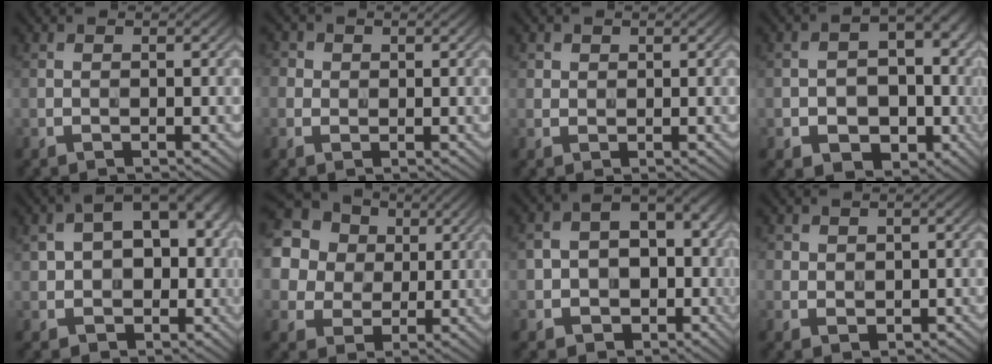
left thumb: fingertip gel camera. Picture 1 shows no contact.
{"total": 2.0, "force": [0.4, 1.9, 0.6], "torque": [-0.020, 0.004, 0.001]}
{"total": 1.4, "force": [0.7, 1.1, 0.3], "torque": [-0.004, -0.003, 0.014]}
{"total": 10.2, "force": [-3.1, 7.9, 5.6], "torque": [-0.064, -0.014, -0.057]}
{"total": 10.6, "force": [0.5, 7.8, 7.1], "torque": [-0.111, -0.002, 0.014]}
{"total": 22.9, "force": [8.3, 19.5, 8.7], "torque": [-0.291, 0.041, 0.130]}
{"total": 9.0, "force": [-2.2, 7.3, 4.6], "torque": [-0.080, -0.018, -0.050]}
{"total": 2.3, "force": [0.5, 2.1, 0.7], "torque": [-0.018, -0.004, 0.011]}